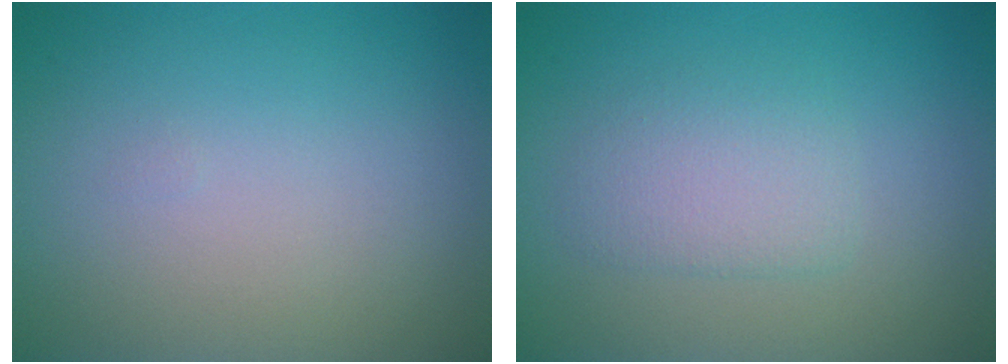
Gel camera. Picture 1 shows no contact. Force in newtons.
{"total": 2.4, "press": 2.4, "slide": 0.4}